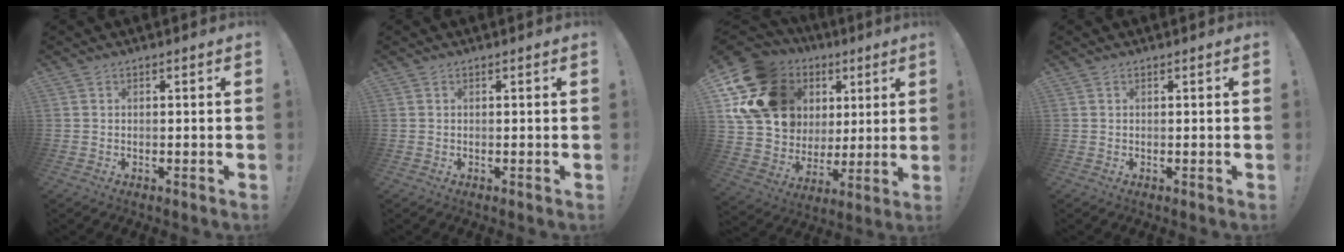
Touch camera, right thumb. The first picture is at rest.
{"total": 0.0}
{"total": 21.0, "force": [8.8, 16.2, 10.0], "torque": [-0.160, -0.045, 0.199]}
{"total": 0.0}